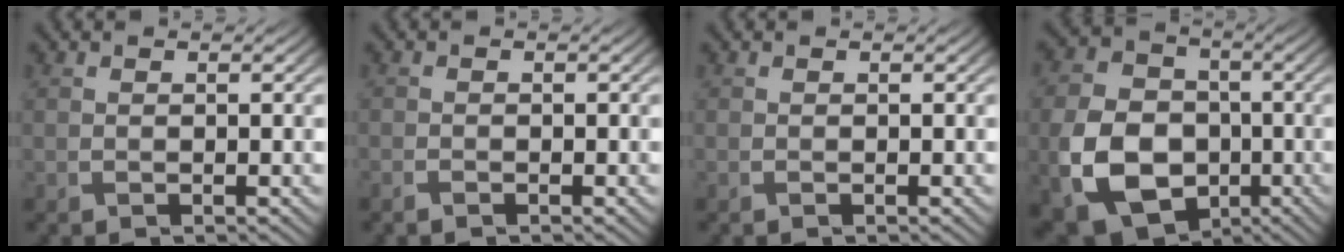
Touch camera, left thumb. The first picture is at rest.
{"total": 1.0, "force": [-0.9, 0.4, 0.4], "torque": [-0.011, -0.004, -0.018]}
{"total": 0.0}
{"total": 13.2, "force": [-3.8, 10.0, 7.7], "torque": [-0.197, -0.037, -0.073]}